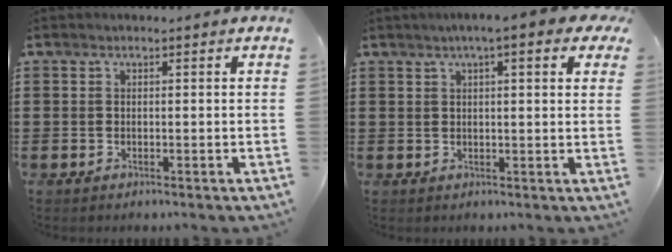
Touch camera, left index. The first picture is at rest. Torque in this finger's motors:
{"motor_torque": [2.14, 0.00, 1.05, 0.21]}